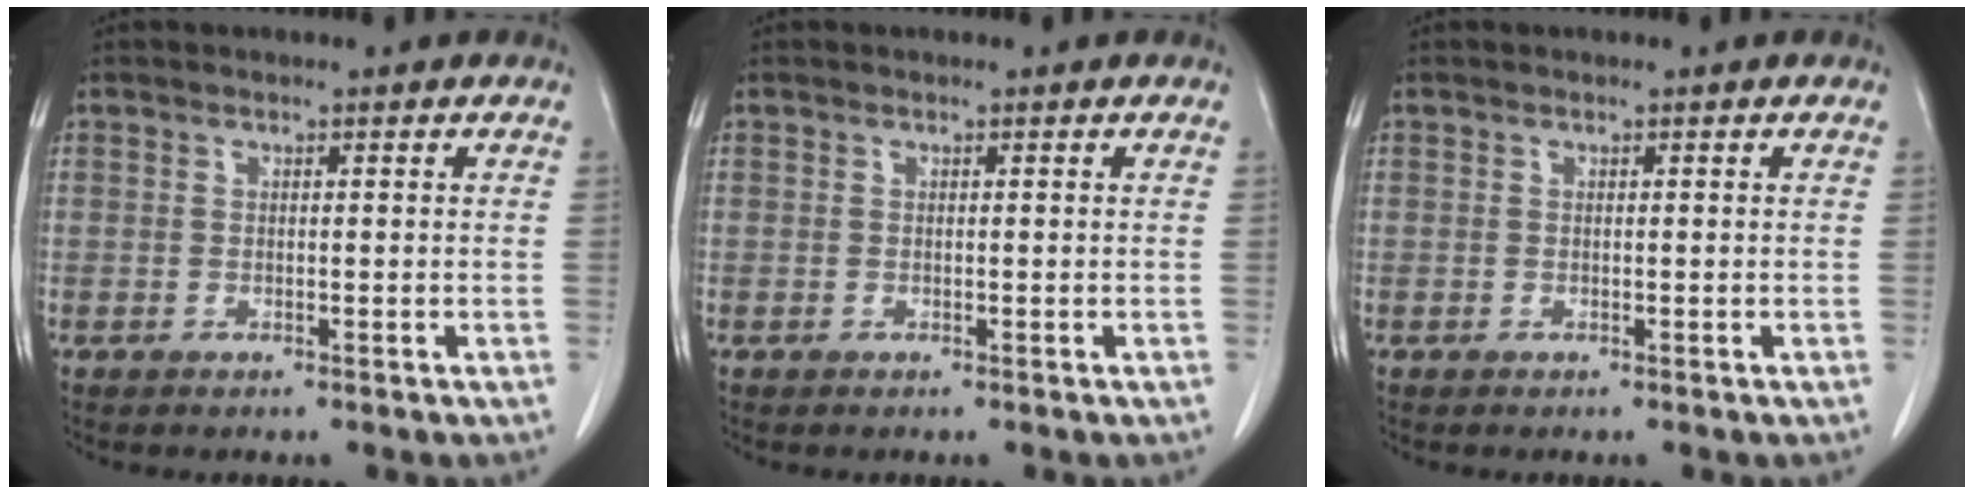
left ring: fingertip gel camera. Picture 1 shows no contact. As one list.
[{"total": 0.0}, {"total": 0.0}]